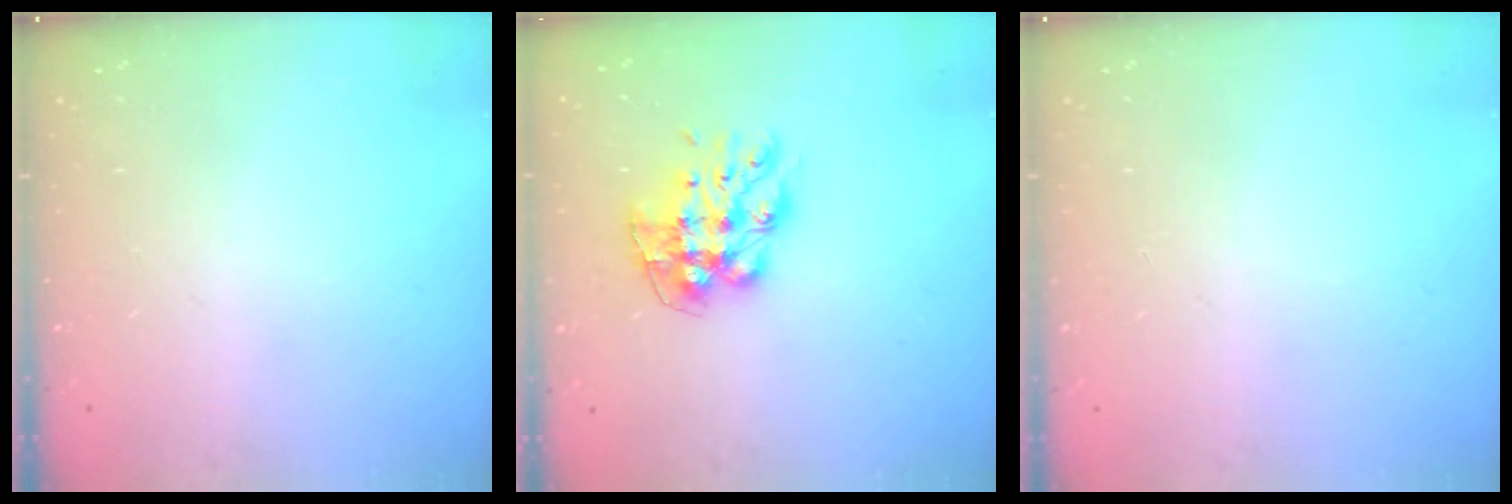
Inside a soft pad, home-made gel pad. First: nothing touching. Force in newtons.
{"total": 9.9, "press": 9.9, "slide": 0.6}
{"total": 0.7, "press": 0.7, "slide": 0.2}